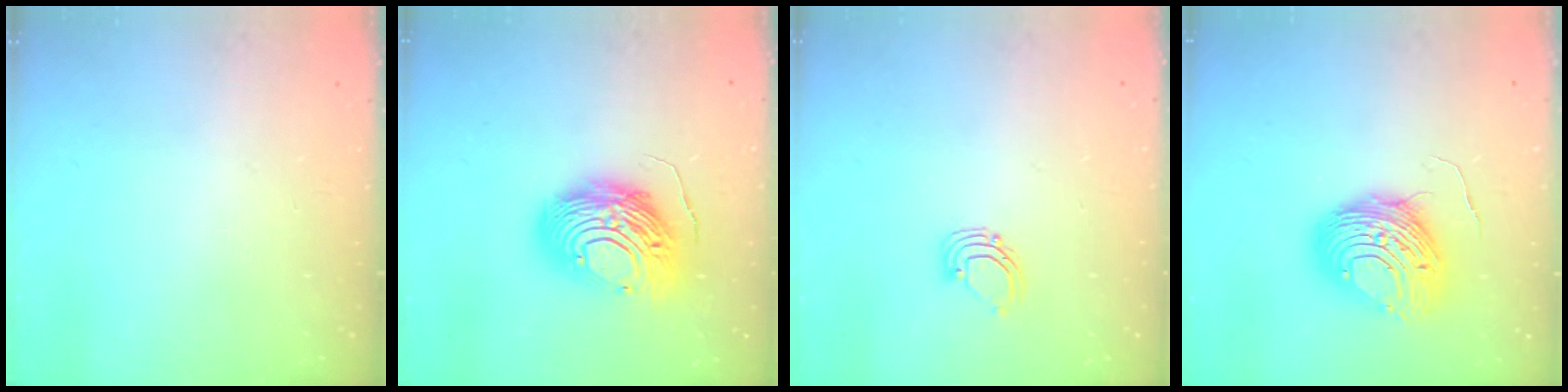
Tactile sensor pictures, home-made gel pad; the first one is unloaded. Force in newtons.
{"total": 14.5, "press": 14.4, "slide": 1.5}
{"total": 2.6, "press": 2.6, "slide": 0.2}
{"total": 11.8, "press": 11.7, "slide": 1.2}